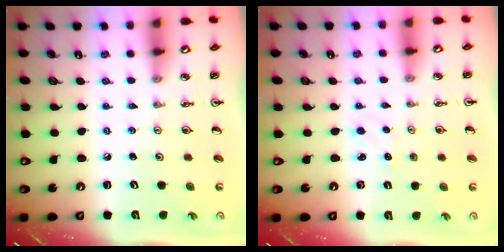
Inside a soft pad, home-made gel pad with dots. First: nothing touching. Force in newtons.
{"total": 2.2, "press": 2.2, "slide": 0.3}